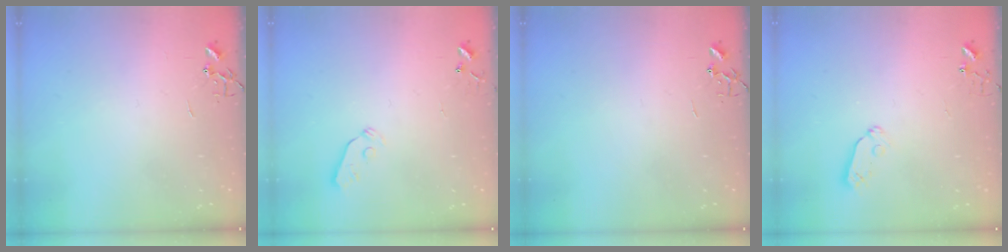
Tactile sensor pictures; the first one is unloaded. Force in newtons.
{"total": 3.3, "press": 3.2, "slide": 0.7}
{"total": 0.0}
{"total": 5.0, "press": 4.9, "slide": 1.1}